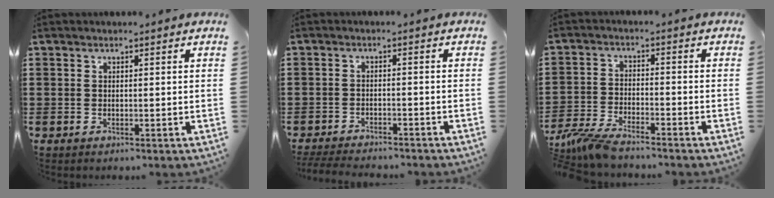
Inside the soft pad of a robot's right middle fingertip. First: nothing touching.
{"total": 3.1, "force": [-3.1, 0.2, 0.5], "torque": [-0.018, -0.004, -0.066]}
{"total": 5.1, "force": [-4.8, 0.4, 1.8], "torque": [-0.059, -0.014, -0.099]}